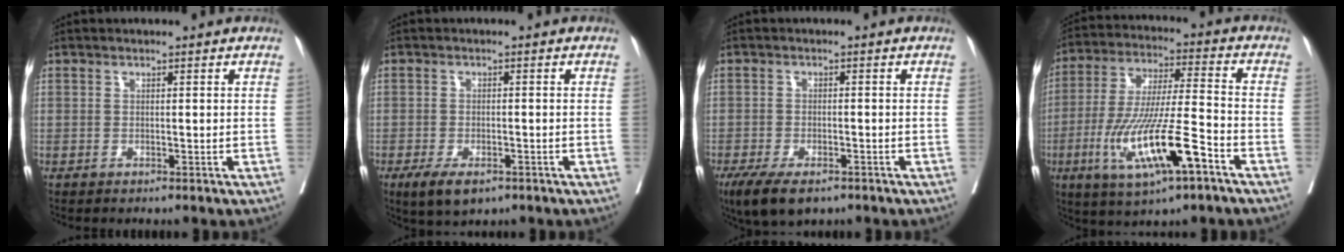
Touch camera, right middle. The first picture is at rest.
{"total": 5.2, "force": [-3.4, 2.1, 3.4], "torque": [-0.060, -0.007, -0.054]}
{"total": 7.7, "force": [-5.3, 2.8, 4.9], "torque": [-0.080, -0.014, -0.086]}
{"total": 15.5, "force": [-6.5, 1.7, 14.0], "torque": [-0.283, -0.021, -0.111]}